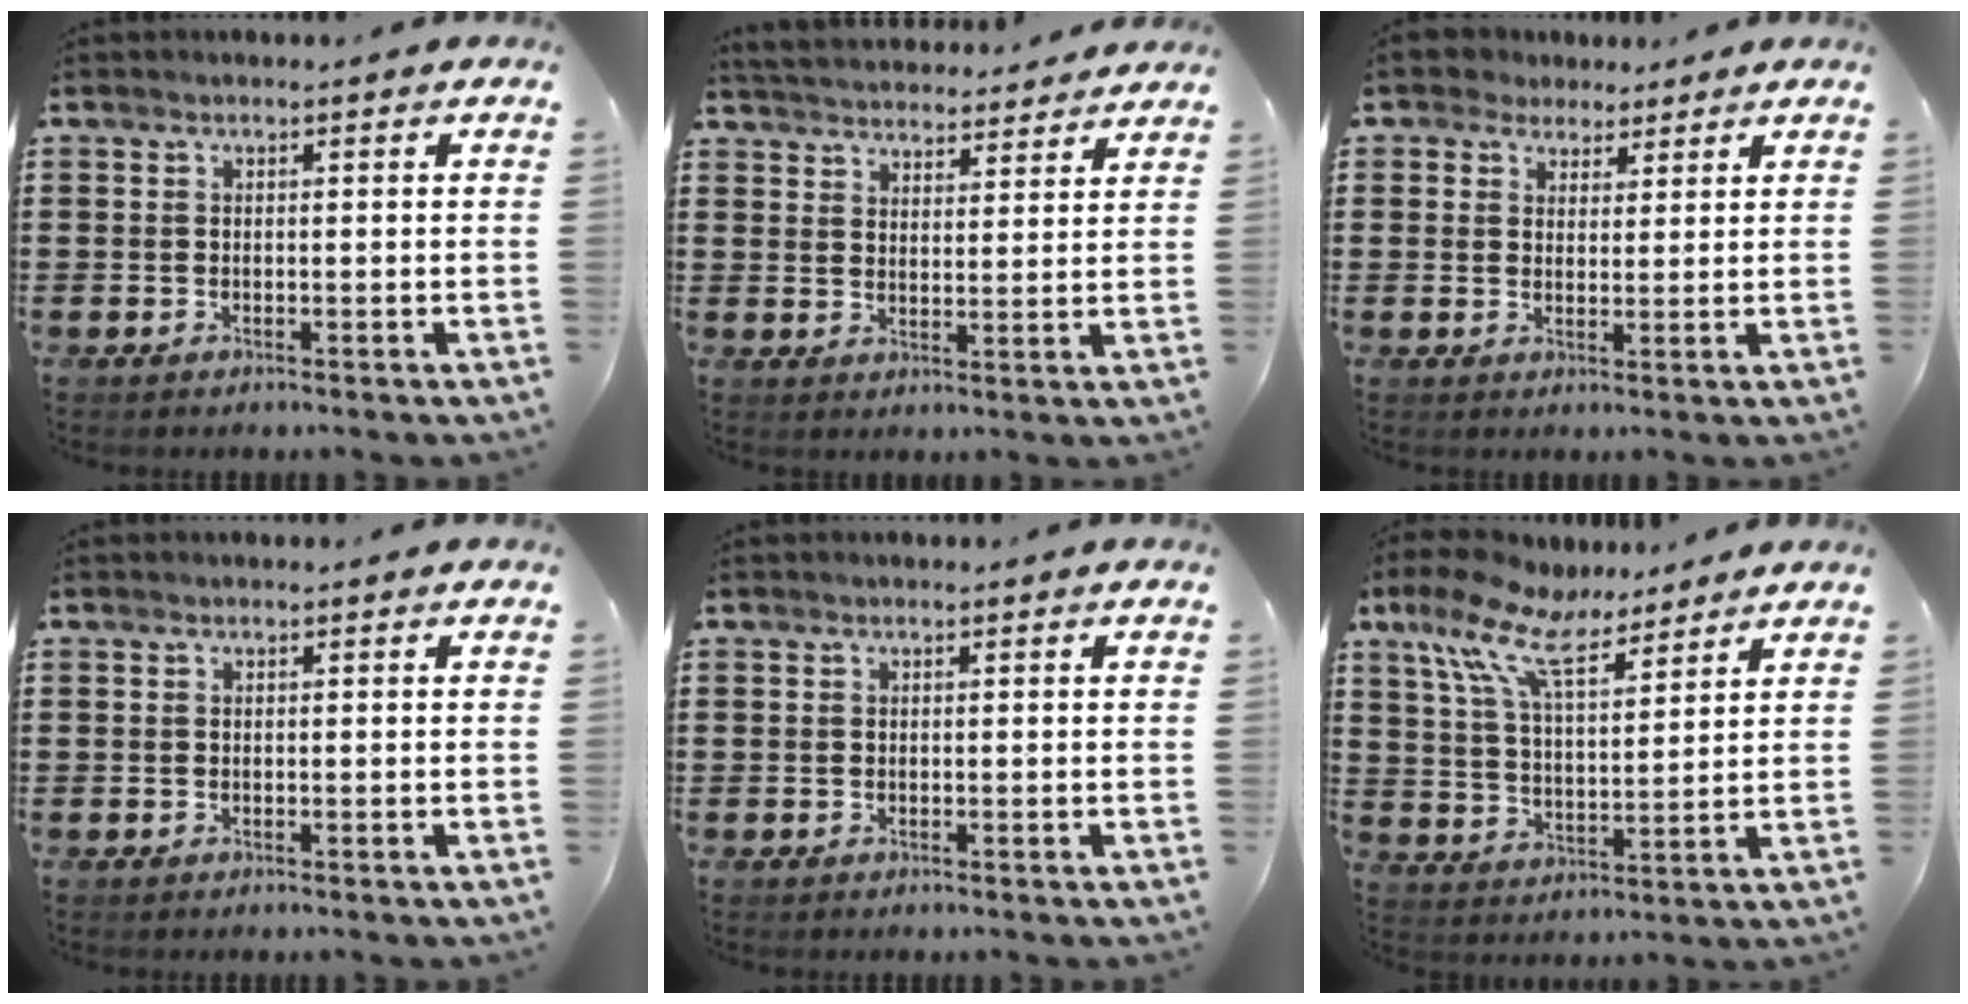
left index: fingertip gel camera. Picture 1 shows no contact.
{"total": 4.1, "force": [4.1, 0.2, 0.0], "torque": [-0.018, -0.023, 0.073]}
{"total": 3.3, "force": [2.4, 2.3, 0.1], "torque": [-0.019, 0.013, 0.044]}
{"total": 0.0}
{"total": 0.0}
{"total": 10.7, "force": [7.9, 3.2, 6.4], "torque": [-0.150, -0.018, 0.143]}